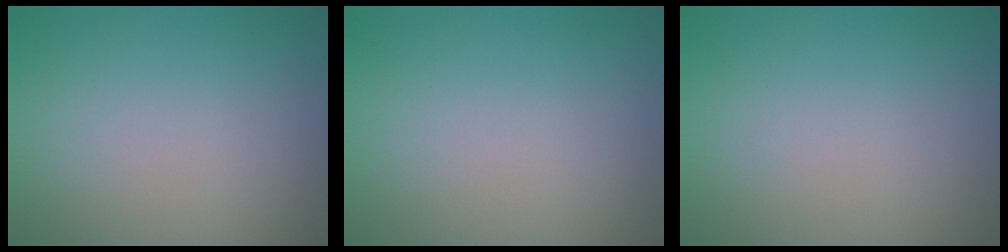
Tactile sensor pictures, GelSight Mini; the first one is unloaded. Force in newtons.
{"total": 0.0}
{"total": 0.0}